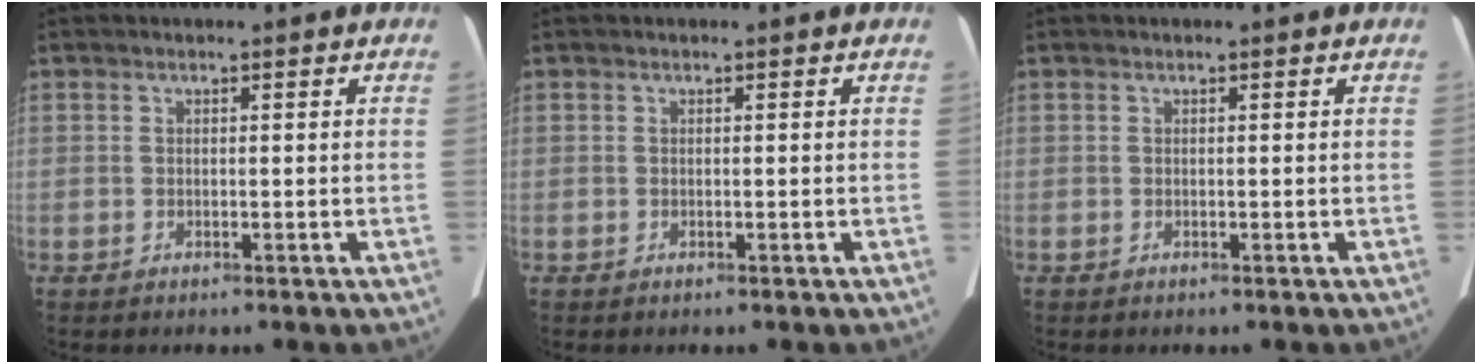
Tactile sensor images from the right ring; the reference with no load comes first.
{"total": 0.0}
{"total": 0.0}